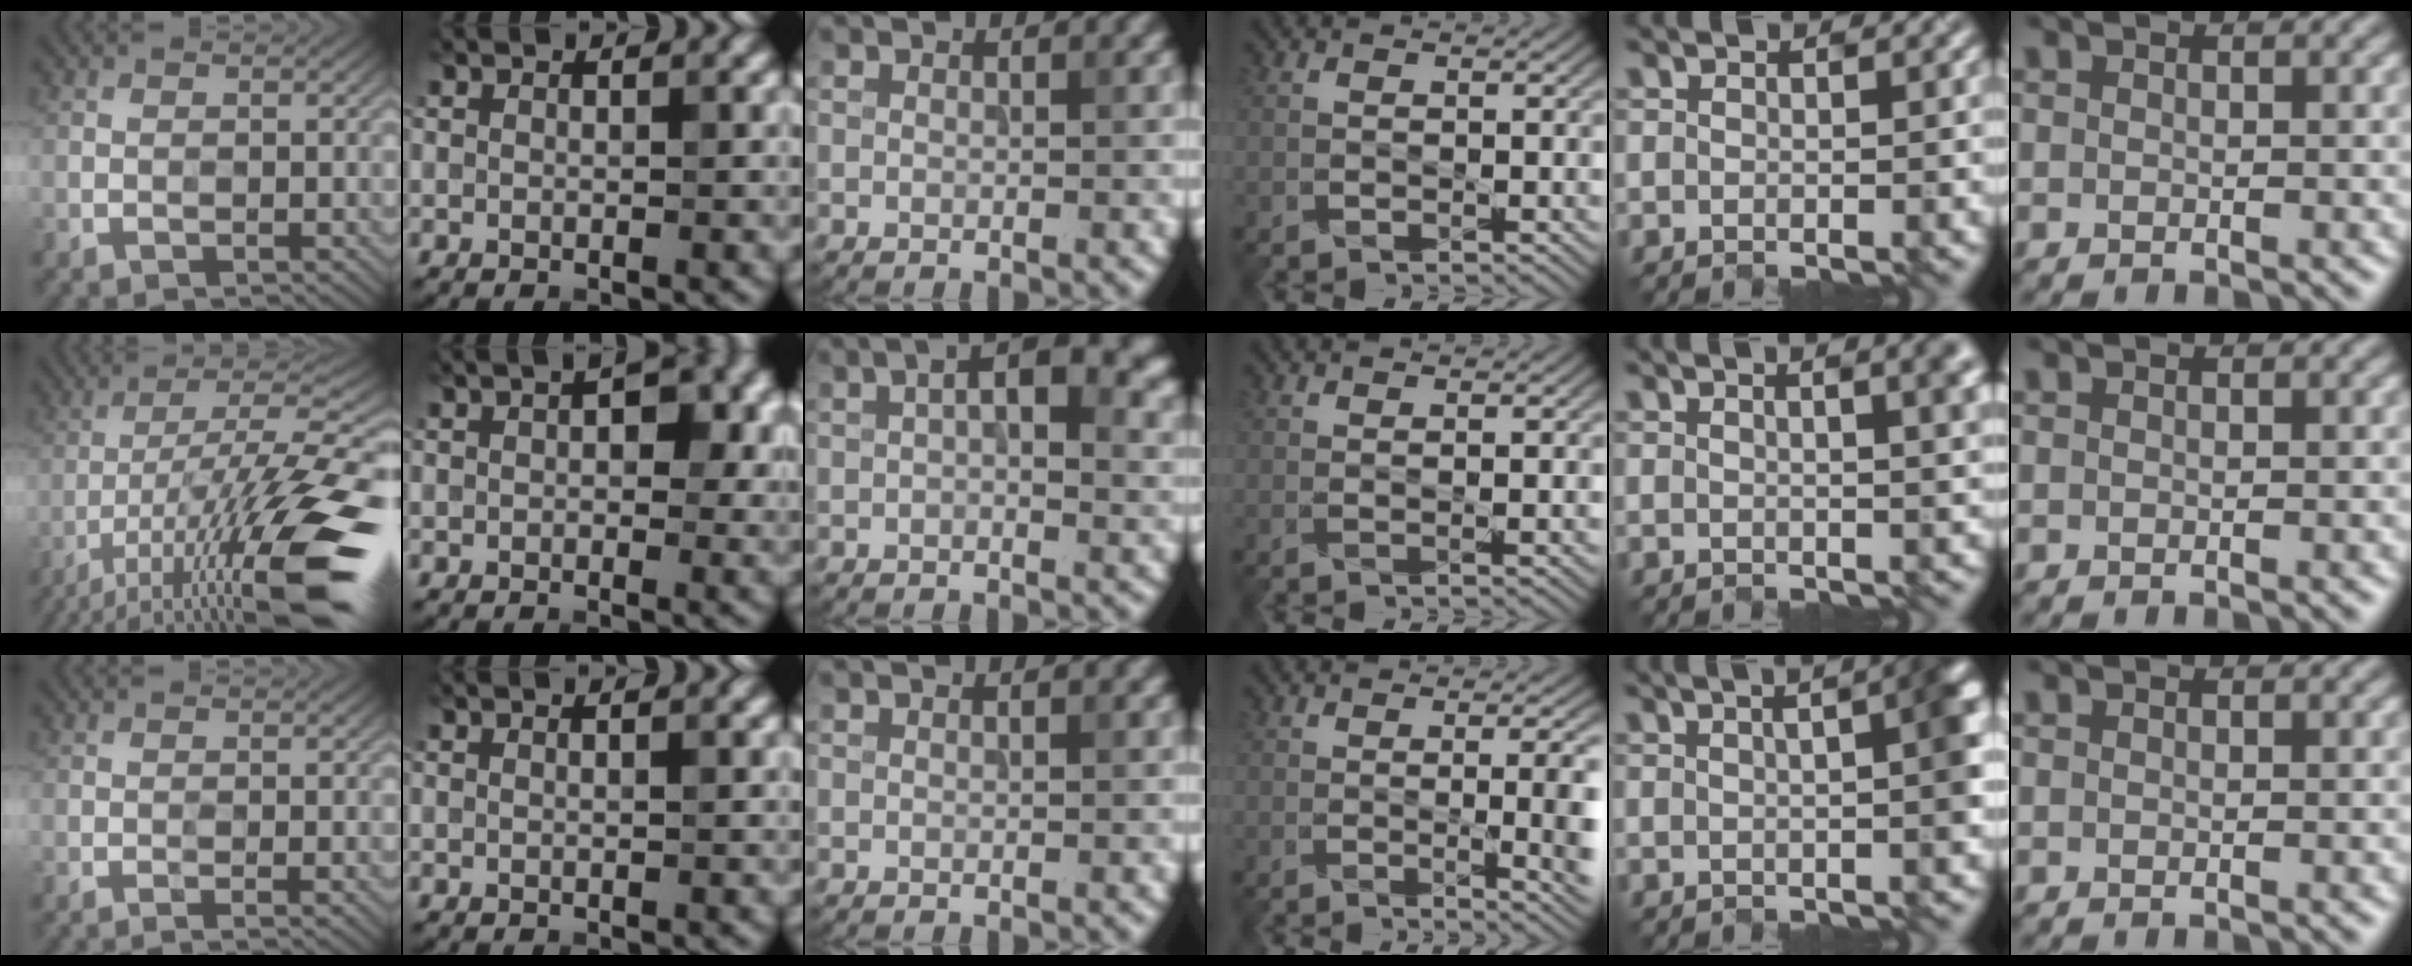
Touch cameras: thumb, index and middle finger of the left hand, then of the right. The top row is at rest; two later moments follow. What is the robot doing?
{"motion": "open", "object": "jewelry box"}